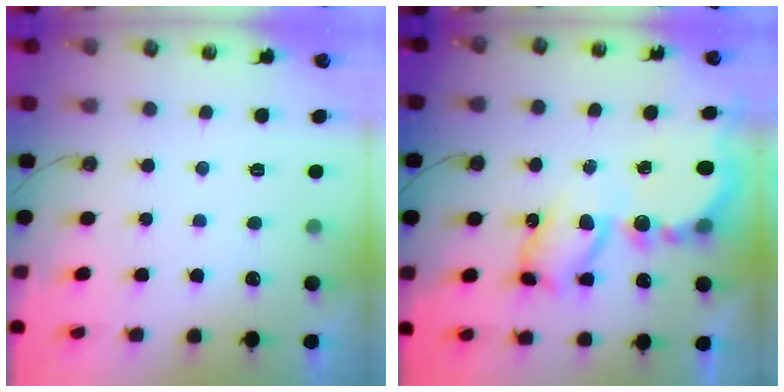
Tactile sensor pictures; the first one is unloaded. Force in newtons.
{"total": 12.5, "press": 12.4, "slide": 1.0}